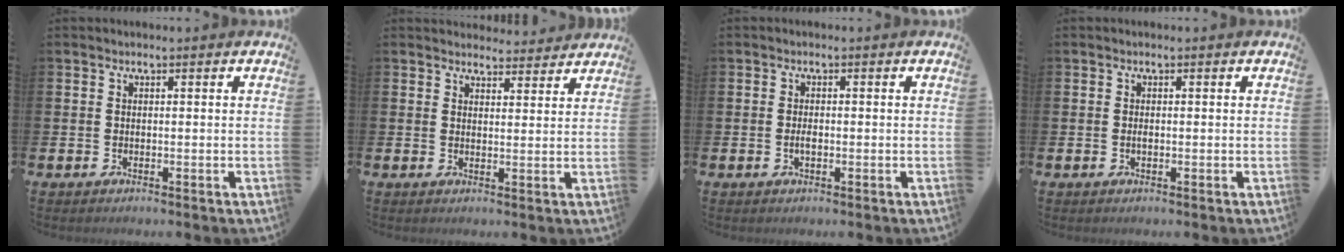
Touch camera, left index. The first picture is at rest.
{"total": 3.4, "force": [3.3, 0.8, -0.1], "torque": [0.005, -0.020, 0.059]}
{"total": 1.4, "force": [-0.3, 0.5, 1.2], "torque": [-0.022, 0.001, -0.007]}
{"total": 0.6, "force": [-0.1, 0.2, 0.6], "torque": [-0.010, 0.000, -0.003]}